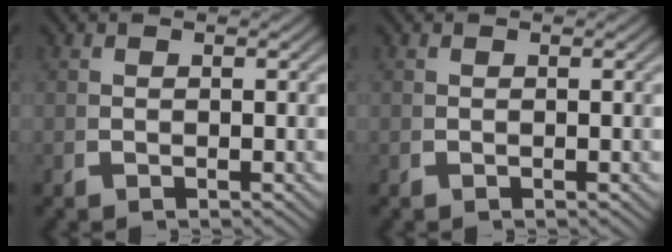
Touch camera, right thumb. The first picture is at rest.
{"total": 0.0}